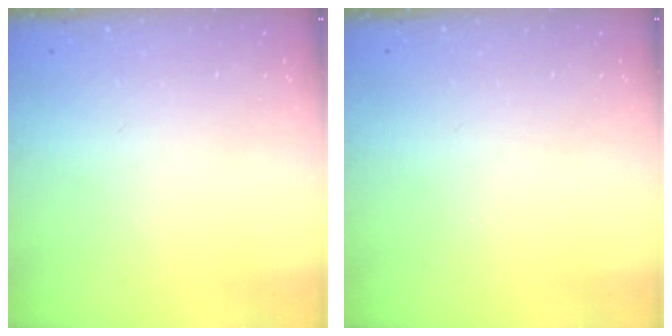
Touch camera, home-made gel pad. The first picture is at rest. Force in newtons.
{"total": 0.0}